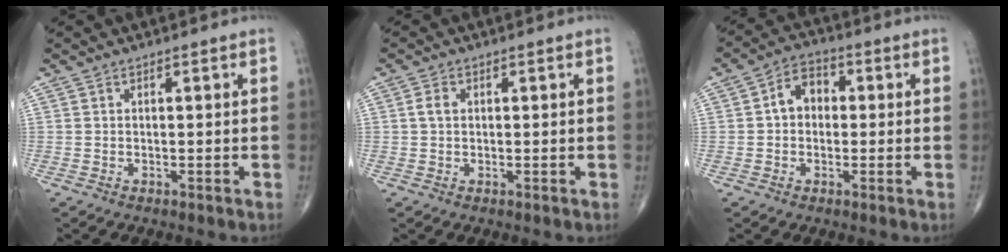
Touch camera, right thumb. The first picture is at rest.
{"total": 2.2, "force": [0.4, 1.5, 1.6], "torque": [-0.033, 0.006, 0.007]}
{"total": 5.8, "force": [0.1, 4.5, 3.6], "torque": [-0.038, 0.022, -0.012]}